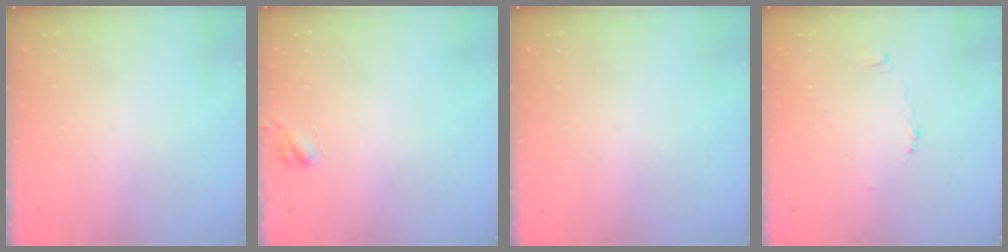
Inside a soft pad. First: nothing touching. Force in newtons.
{"total": 3.3, "press": 3.3, "slide": 0.4}
{"total": 0.0}
{"total": 1.8, "press": 1.8, "slide": 0.4}